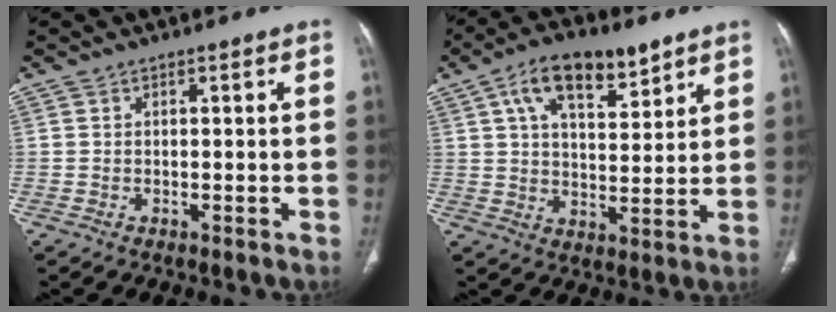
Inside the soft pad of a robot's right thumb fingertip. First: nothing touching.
{"total": 13.7, "force": [7.5, 6.3, 9.5], "torque": [-0.129, -0.019, 0.126]}